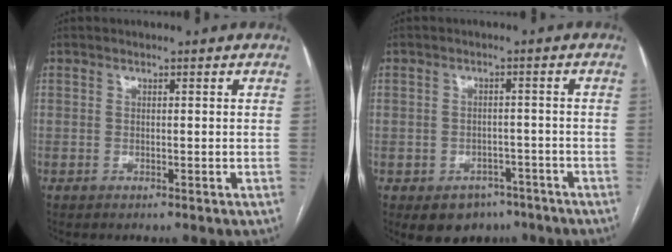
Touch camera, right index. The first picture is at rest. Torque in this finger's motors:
{"motor_torque": [-0.09, -0.08, -0.21, -0.10]}